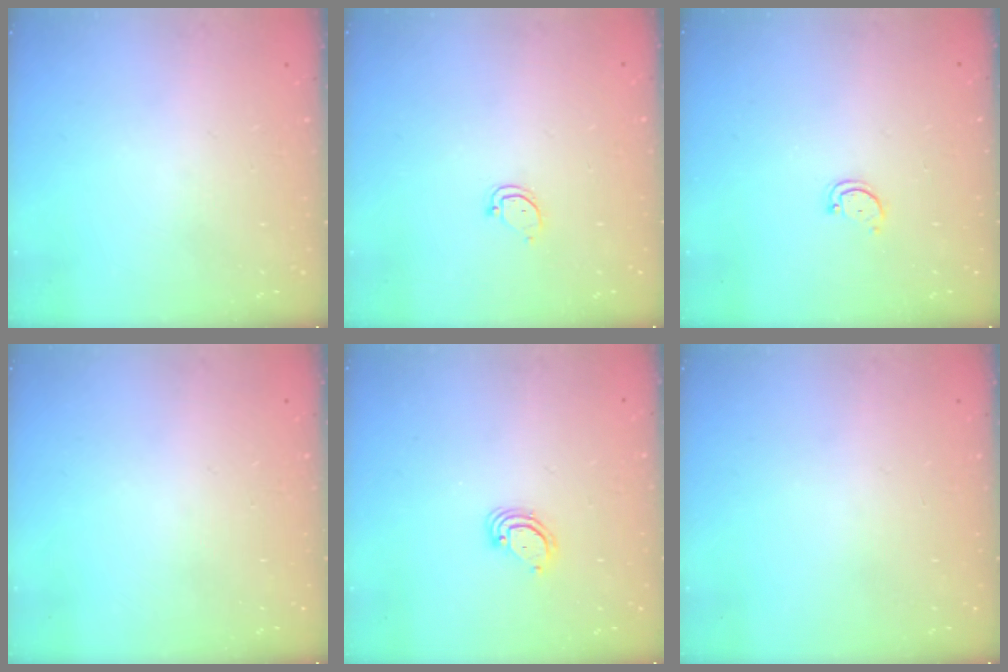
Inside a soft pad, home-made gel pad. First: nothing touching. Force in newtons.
{"total": 3.4, "press": 3.4, "slide": 0.2}
{"total": 2.9, "press": 2.9, "slide": 0.4}
{"total": 0.0}
{"total": 3.8, "press": 3.8, "slide": 0.3}
{"total": 0.0}